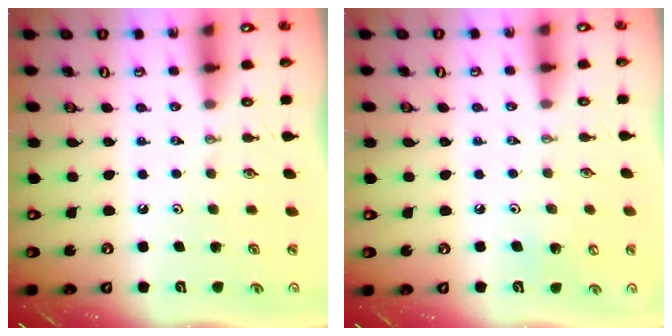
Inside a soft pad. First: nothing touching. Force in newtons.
{"total": 4.7, "press": 4.6, "slide": 0.9}